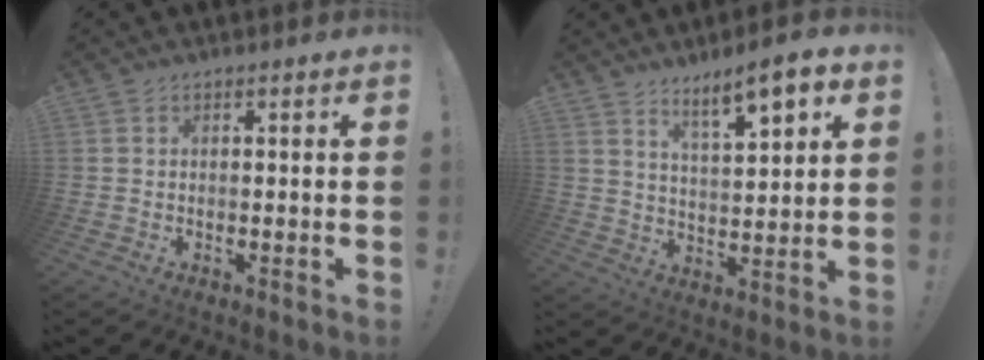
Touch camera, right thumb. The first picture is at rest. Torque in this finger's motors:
{"motor_torque": [0.04, 0.06, 0.09, 0.13, 0.09]}